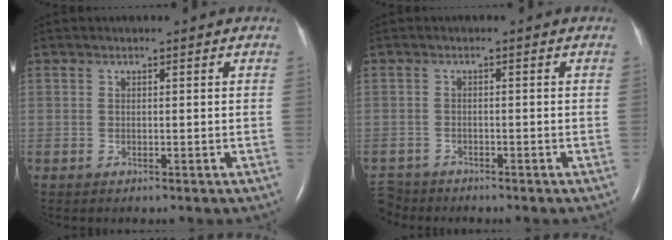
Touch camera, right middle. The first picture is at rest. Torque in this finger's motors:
{"motor_torque": [-0.01, -0.01, 0.00, 0.00]}